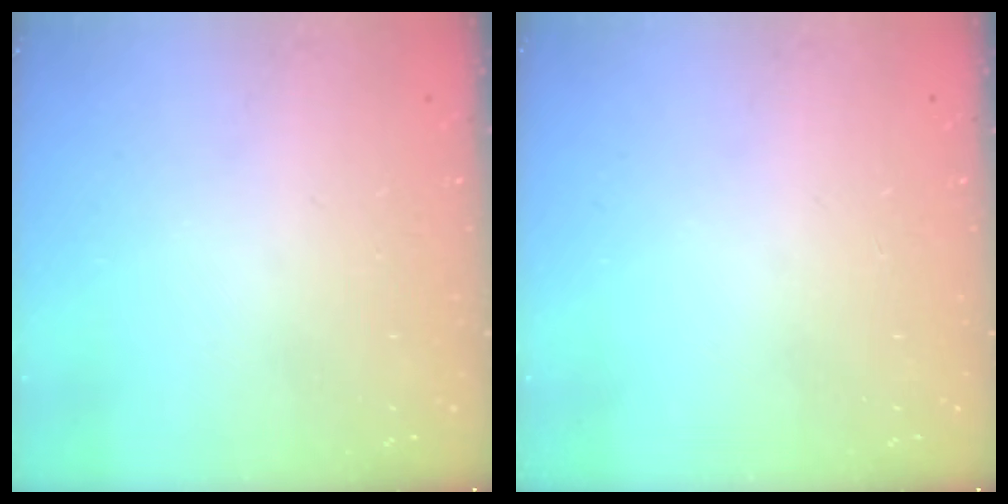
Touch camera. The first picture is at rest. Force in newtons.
{"total": 0.0}